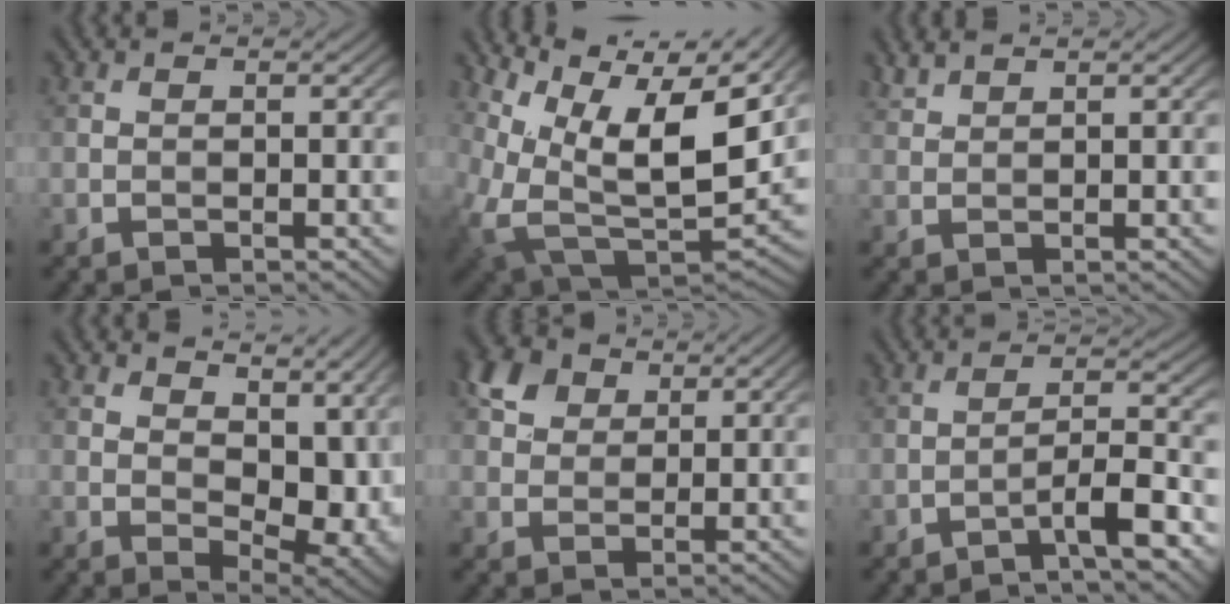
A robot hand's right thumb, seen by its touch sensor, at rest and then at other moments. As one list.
[{"total": 14.6, "force": [7.5, 6.8, 10.6], "torque": [-0.236, 0.007, 0.138]}, {"total": 1.7, "force": [1.6, 0.3, 0.5], "torque": [-0.016, 0.005, 0.038]}, {"total": 11.4, "force": [3.9, 6.2, 8.7], "torque": [-0.129, -0.010, 0.077]}, {"total": 5.2, "force": [2.7, 3.7, 2.5], "torque": [-0.061, 0.008, 0.051]}, {"total": 5.3, "force": [-3.4, 0.7, 4.0], "torque": [-0.057, 0.020, -0.066]}]